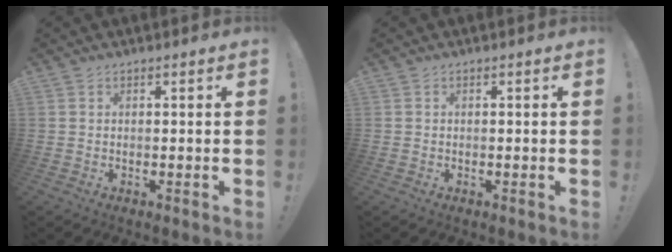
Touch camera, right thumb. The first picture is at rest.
{"total": 0.0}